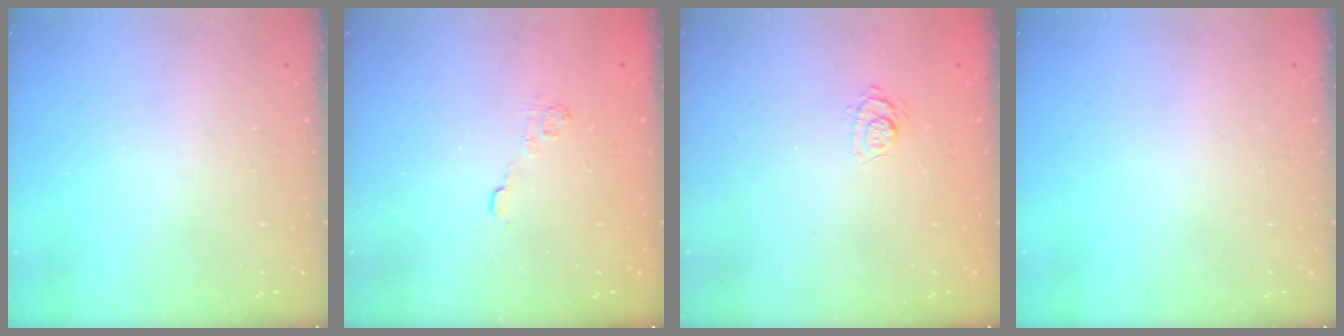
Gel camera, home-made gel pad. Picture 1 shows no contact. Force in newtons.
{"total": 3.0, "press": 2.6, "slide": 1.4}
{"total": 5.1, "press": 4.8, "slide": 1.6}
{"total": 0.0}